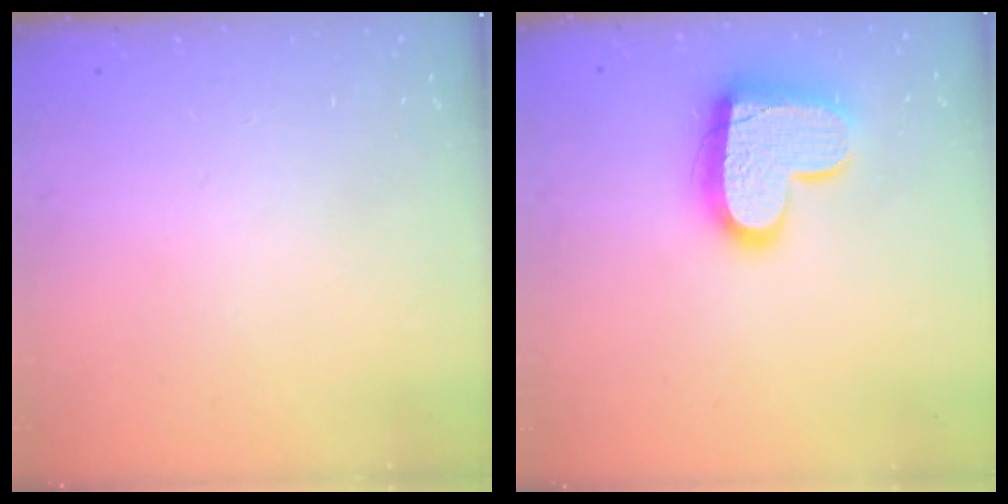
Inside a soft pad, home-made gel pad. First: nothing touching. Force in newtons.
{"total": 15.7, "press": 15.6, "slide": 1.1}